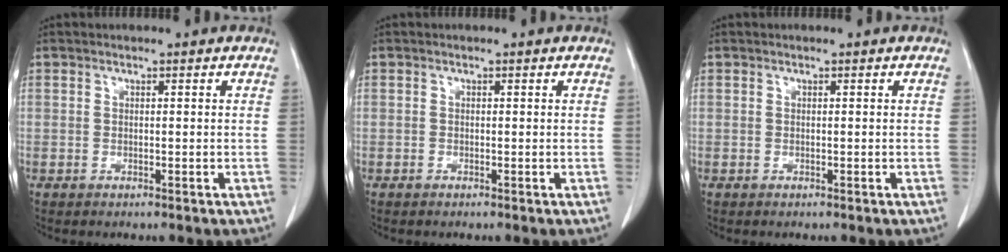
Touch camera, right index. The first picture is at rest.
{"total": 0.0}
{"total": 0.0}